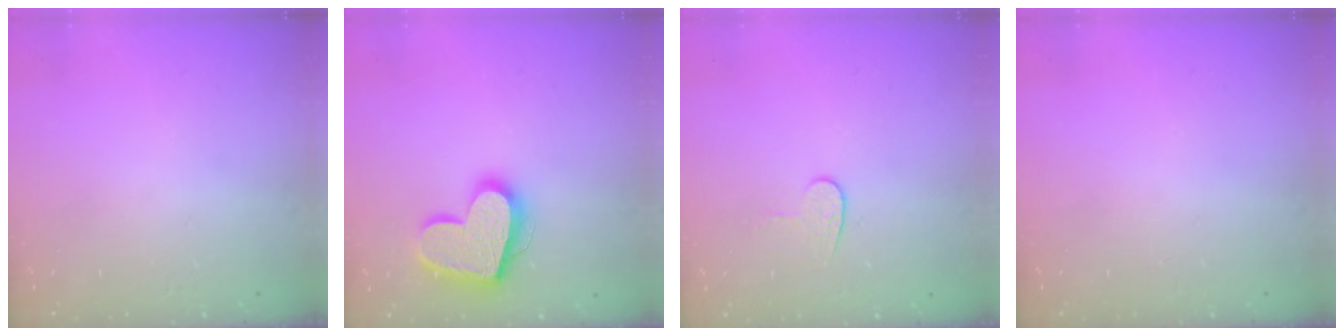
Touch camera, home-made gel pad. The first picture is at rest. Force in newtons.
{"total": 17.7, "press": 17.7, "slide": 1.5}
{"total": 6.0, "press": 6.0, "slide": 0.4}
{"total": 0.0}